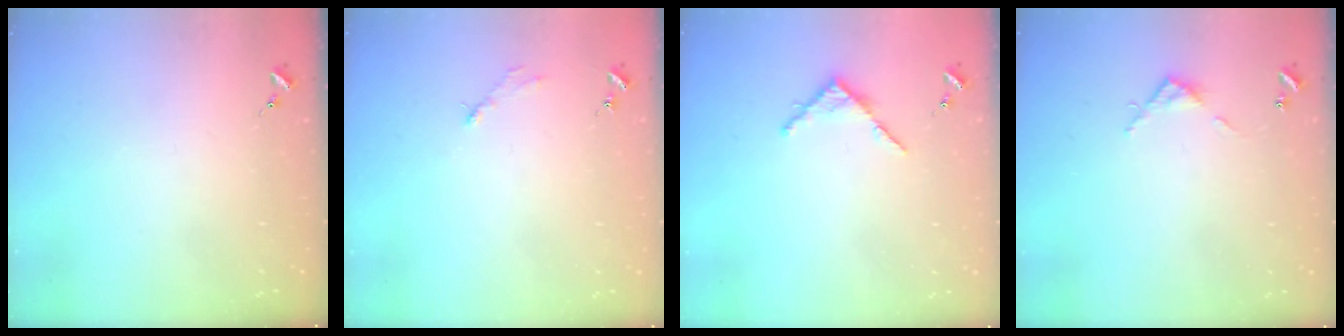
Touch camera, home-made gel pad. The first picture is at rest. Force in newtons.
{"total": 2.6, "press": 2.6, "slide": 0.3}
{"total": 4.9, "press": 4.9, "slide": 0.5}
{"total": 3.9, "press": 3.9, "slide": 0.3}